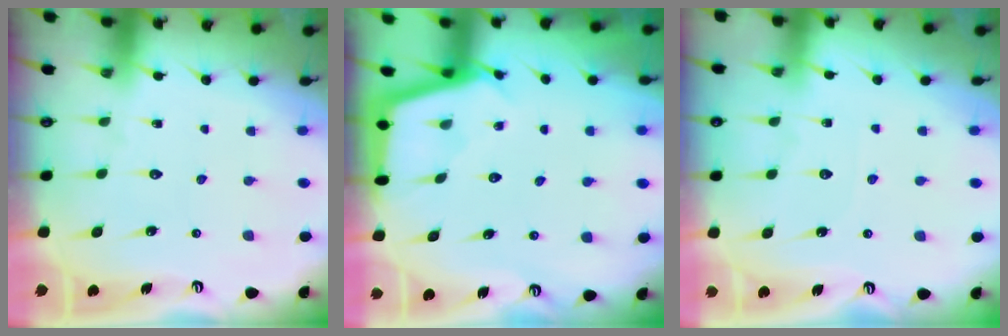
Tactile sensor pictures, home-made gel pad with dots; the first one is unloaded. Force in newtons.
{"total": 2.9, "press": 2.9, "slide": 0.3}
{"total": 2.4, "press": 2.4, "slide": 0.4}